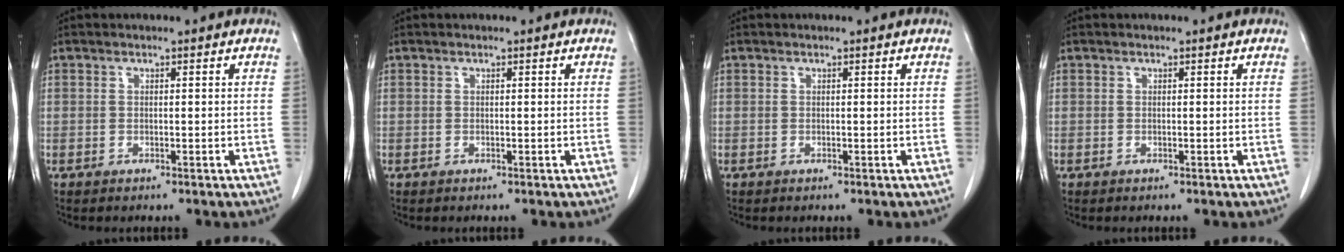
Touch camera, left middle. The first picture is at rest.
{"total": 0.0}
{"total": 0.0}
{"total": 0.0}